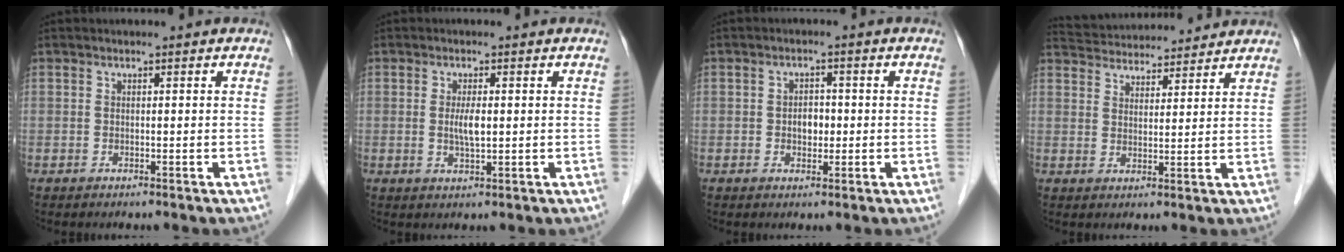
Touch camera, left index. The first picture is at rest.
{"total": 2.7, "force": [0.2, 0.5, 2.6], "torque": [-0.053, -0.004, 0.007]}
{"total": 2.5, "force": [-0.2, 1.8, 1.8], "torque": [-0.028, 0.006, -0.001]}
{"total": 12.9, "force": [12.3, 2.2, 3.0], "torque": [-0.055, 0.037, 0.186]}